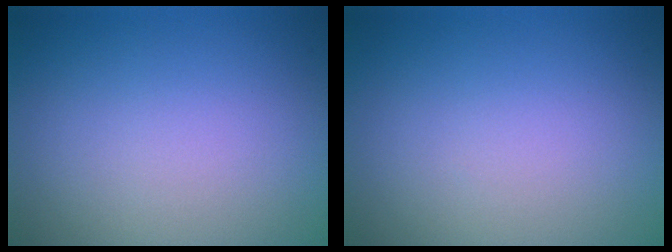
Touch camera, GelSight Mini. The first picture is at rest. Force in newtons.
{"total": 0.0}